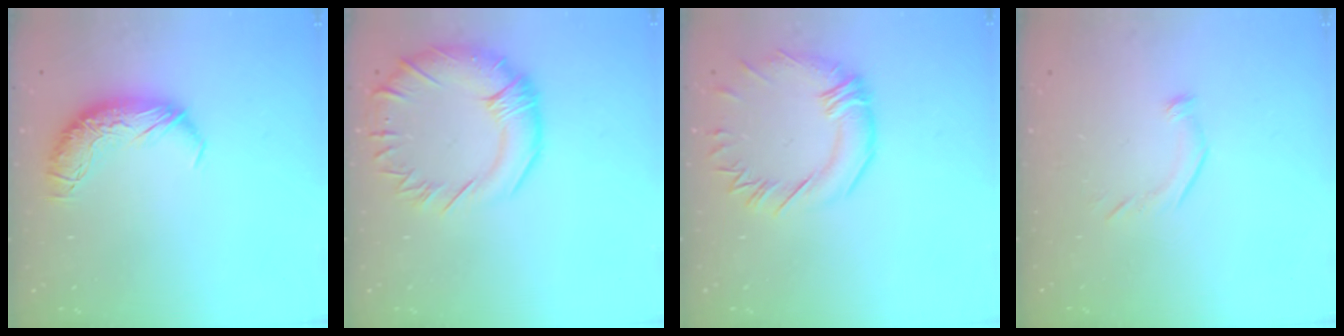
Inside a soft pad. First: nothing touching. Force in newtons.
{"total": 5.6, "press": 5.1, "slide": 2.3}
{"total": 2.6, "press": 2.2, "slide": 1.3}
{"total": 6.2, "press": 6.1, "slide": 1.1}